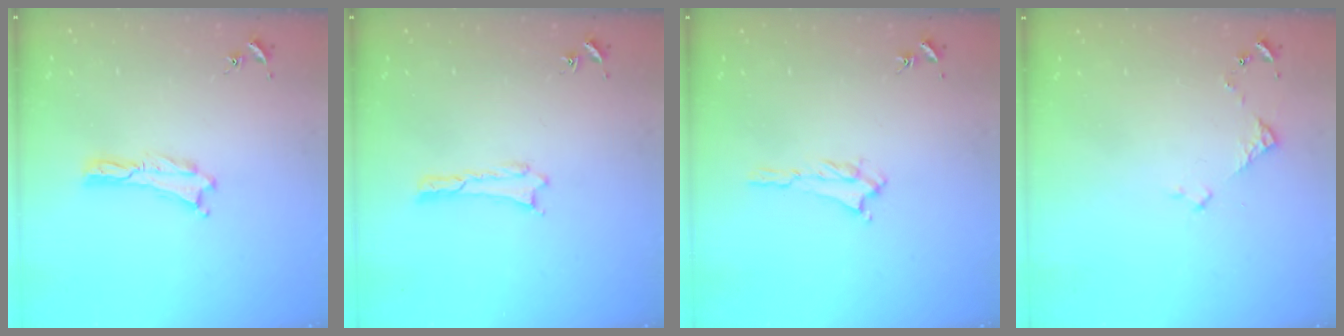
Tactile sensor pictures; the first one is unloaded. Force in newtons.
{"total": 0.0}
{"total": 1.2, "press": 1.1, "slide": 0.5}
{"total": 3.5, "press": 3.5, "slide": 0.4}